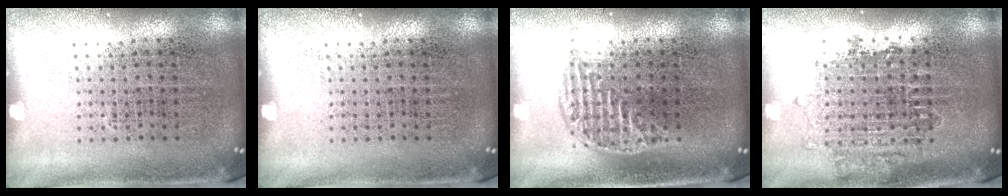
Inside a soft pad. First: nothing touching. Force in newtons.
{"total": 0.0}
{"total": 1.3, "press": 1.1, "slide": 0.6}
{"total": 1.6, "press": 1.3, "slide": 0.9}